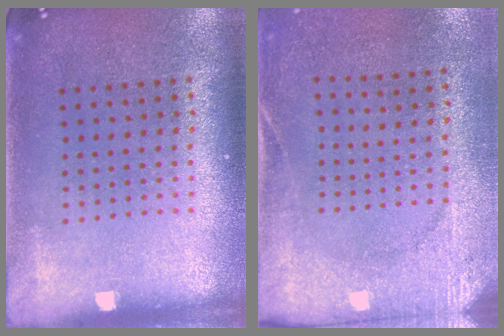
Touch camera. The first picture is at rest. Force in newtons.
{"total": 2.7, "press": 2.2, "slide": 1.7}